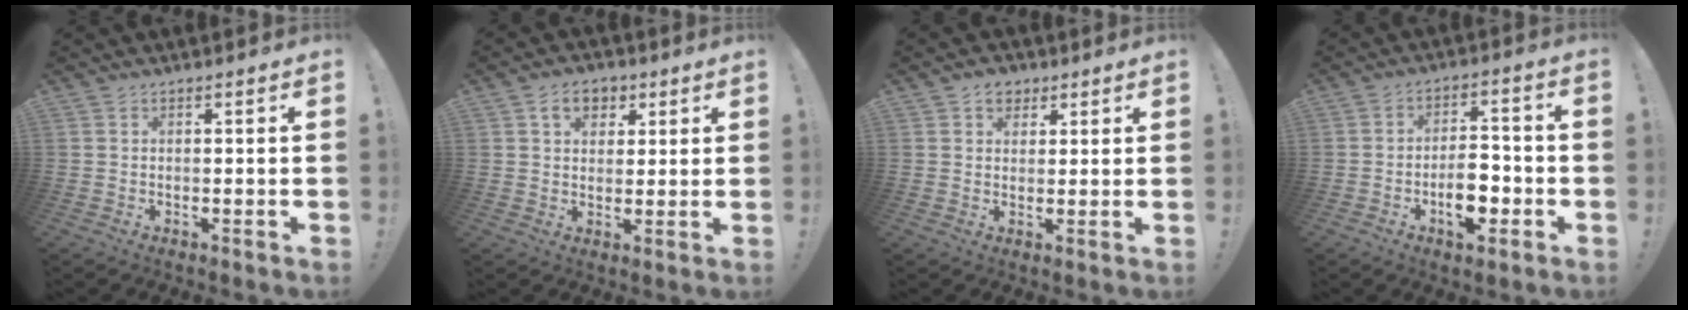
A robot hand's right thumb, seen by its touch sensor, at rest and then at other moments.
{"total": 7.2, "force": [3.3, 5.3, 3.4], "torque": [-0.041, -0.002, 0.060]}
{"total": 4.7, "force": [2.7, 3.7, 1.3], "torque": [-0.004, -0.010, 0.046]}
{"total": 9.8, "force": [-3.4, 5.7, 7.3], "torque": [-0.106, 0.018, -0.055]}